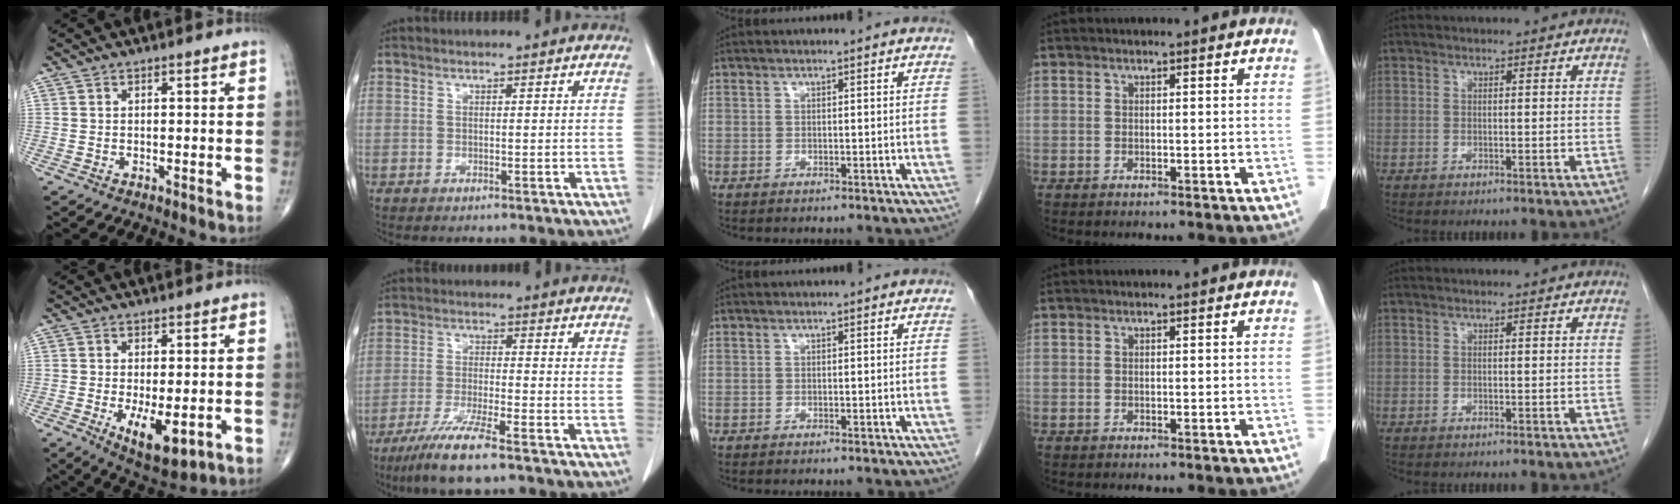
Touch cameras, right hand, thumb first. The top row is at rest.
{"thumb": {"total": 9.0, "force": [-2.4, 3.7, 7.9], "torque": [-0.122, -0.018, -0.027]}, "index": {"total": 9.1, "force": [-6.5, 0.4, 6.3], "torque": [-0.120, -0.026, -0.117]}}